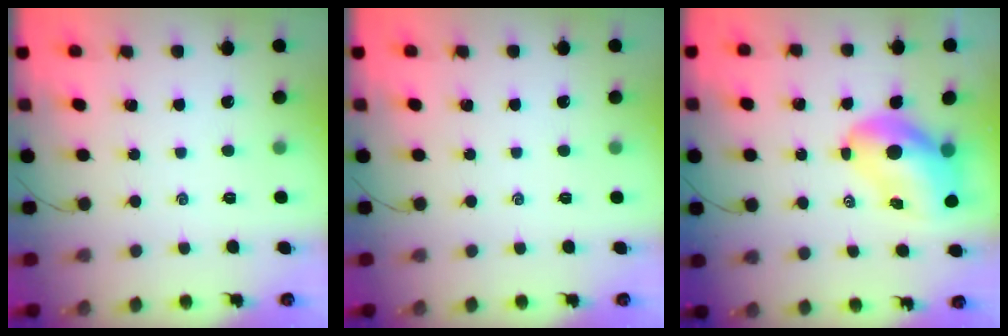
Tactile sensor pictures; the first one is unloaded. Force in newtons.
{"total": 1.1, "press": 0.9, "slide": 0.5}
{"total": 9.7, "press": 9.2, "slide": 3.0}